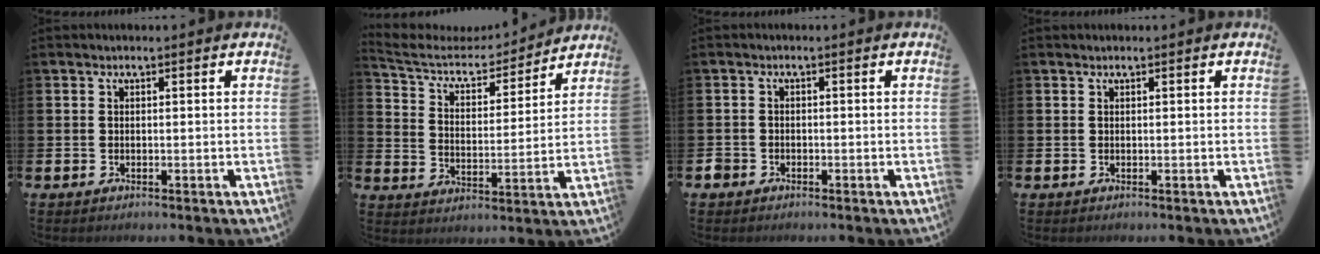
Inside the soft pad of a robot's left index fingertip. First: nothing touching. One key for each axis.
{"total": 6.6, "fx": 5.7, "fy": 2.8, "fz": 1.8, "tx": -0.063, "ty": -0.052, "tz": 0.091}
{"total": 1.5, "fx": -1.2, "fy": 1.0, "fz": 0.1, "tx": -0.004, "ty": 0.002, "tz": -0.027}
{"total": 0.0}